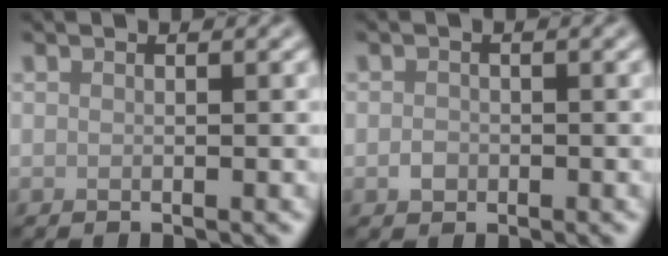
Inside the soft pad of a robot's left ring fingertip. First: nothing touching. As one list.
[{"total": 1.1, "force": [-0.4, 0.9, 0.4], "torque": [-0.005, -0.002, -0.009]}]